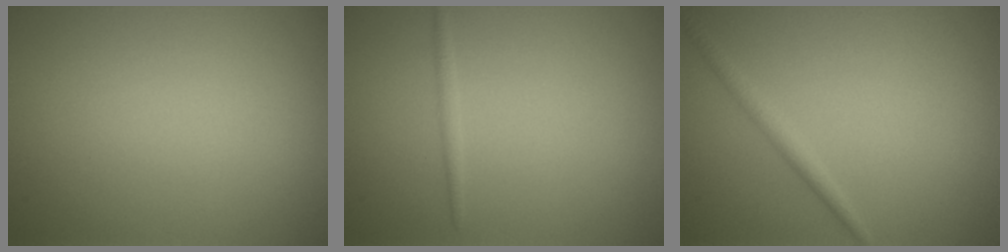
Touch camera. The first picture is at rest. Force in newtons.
{"total": 0.8, "press": 0.8, "slide": 0.0}
{"total": 1.5, "press": 1.5, "slide": 0.1}